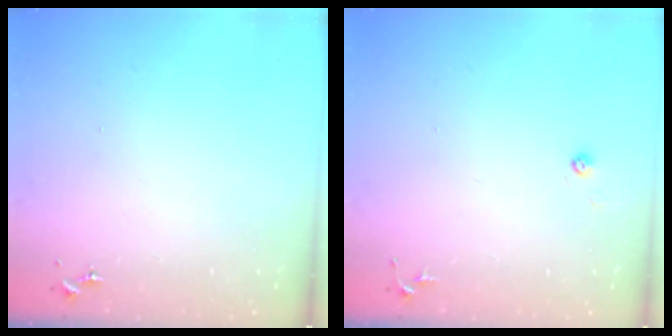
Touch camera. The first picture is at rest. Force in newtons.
{"total": 3.1, "press": 3.0, "slide": 0.8}